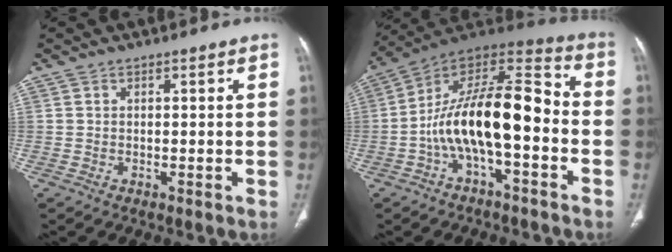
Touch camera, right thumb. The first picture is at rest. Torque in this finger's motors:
{"motor_torque": [0.54, 0.52, 1.41, -1.36, 0.22]}